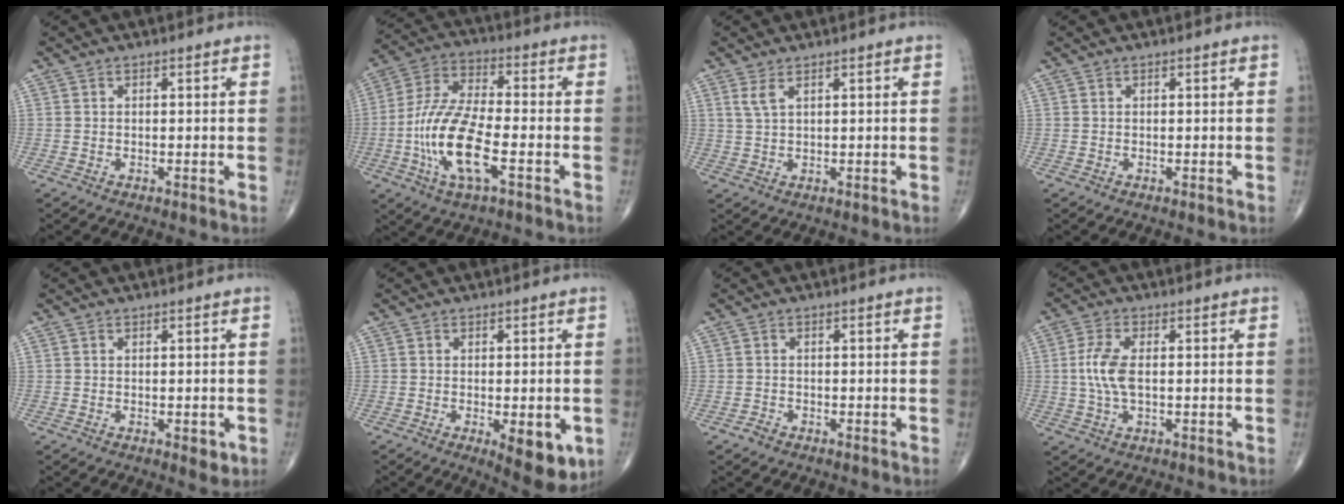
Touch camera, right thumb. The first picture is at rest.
{"total": 15.1, "force": [-4.5, 5.4, 13.4], "torque": [-0.280, 0.020, -0.085]}
{"total": 2.4, "force": [1.4, 0.8, 1.8], "torque": [-0.043, 0.000, 0.036]}
{"total": 0.0}
{"total": 2.4, "force": [-0.4, 1.2, 2.0], "torque": [-0.016, -0.004, -0.003]}
{"total": 8.4, "force": [-2.5, 3.3, 7.3], "torque": [-0.082, -0.015, -0.027]}
{"total": 1.1, "force": [-0.8, 0.7, 0.3], "torque": [-0.006, 0.002, -0.019]}
{"total": 6.7, "force": [0.1, 3.0, 5.9], "torque": [-0.139, 0.005, -0.001]}